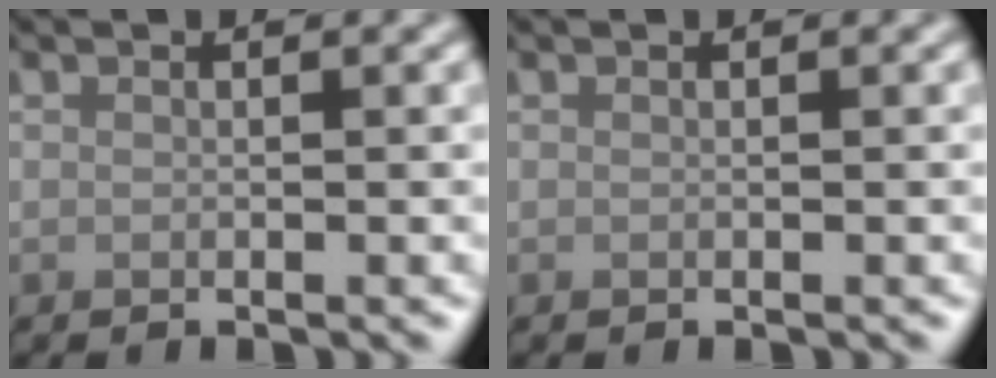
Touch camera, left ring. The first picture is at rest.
{"total": 0.0}